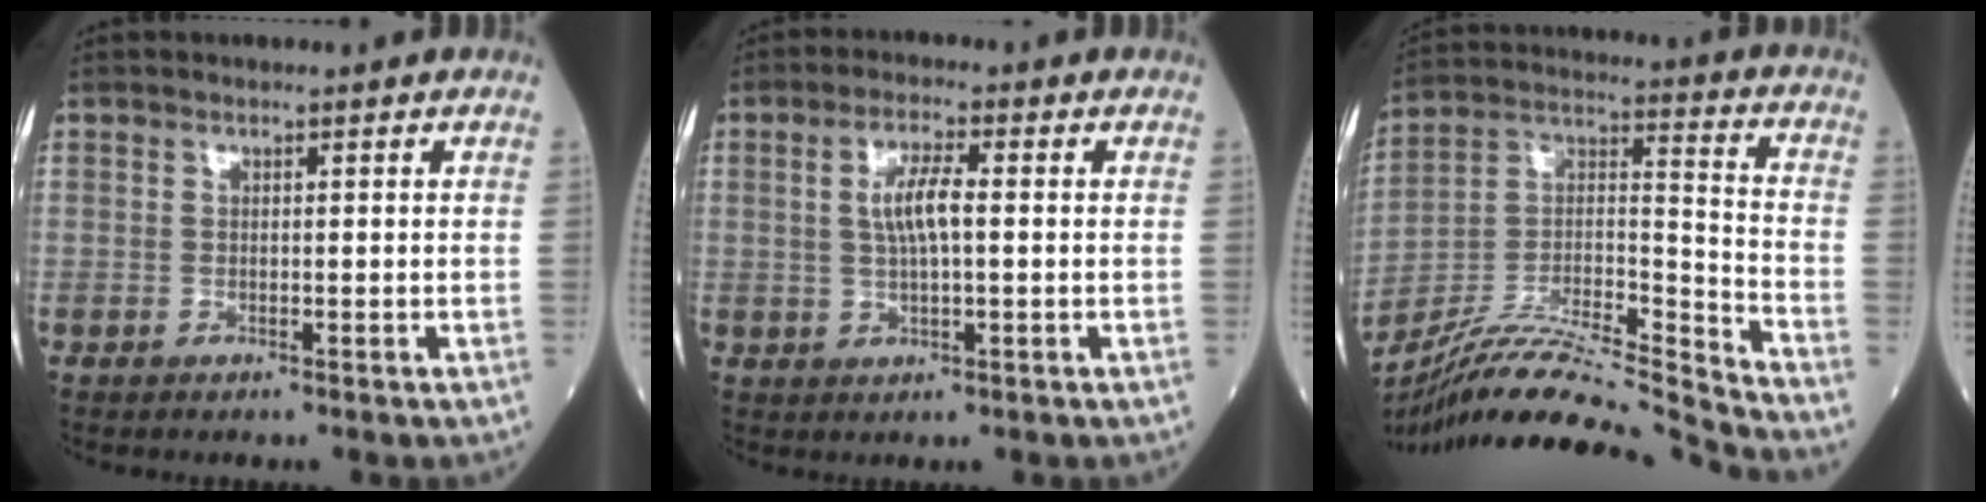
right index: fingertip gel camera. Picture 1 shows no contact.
{"total": 5.1, "force": [0.5, 1.1, 4.9], "torque": [-0.101, 0.009, 0.009]}
{"total": 19.1, "force": [-18.0, -1.7, 6.2], "torque": [-0.125, 0.022, -0.315]}